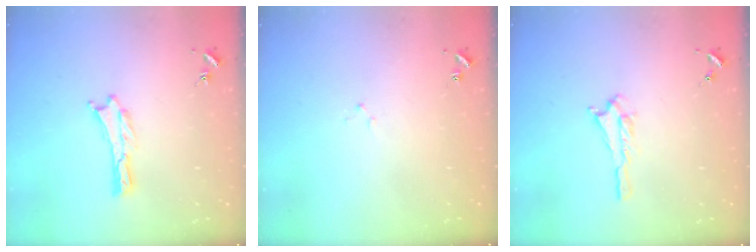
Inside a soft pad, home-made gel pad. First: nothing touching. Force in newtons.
{"total": 1.4, "press": 1.4, "slide": 0.2}
{"total": 1.3, "press": 1.3, "slide": 0.2}